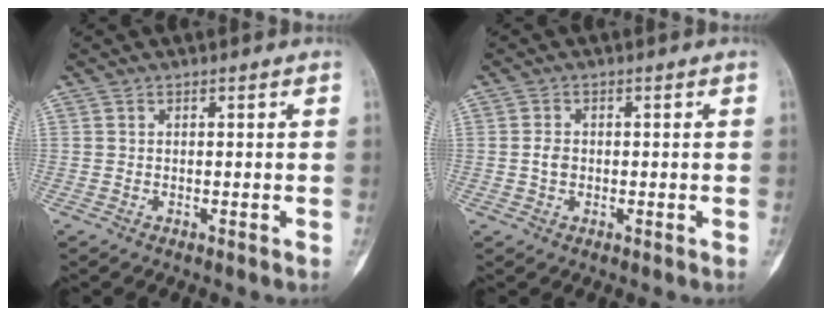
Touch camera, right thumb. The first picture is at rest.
{"total": 2.2, "force": [-0.2, 1.7, 1.4], "torque": [-0.022, 0.005, -0.006]}